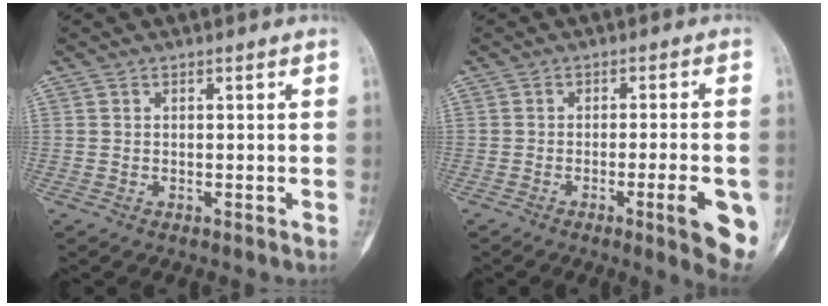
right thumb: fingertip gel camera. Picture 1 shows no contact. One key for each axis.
{"total": 9.6, "fx": -3.3, "fy": 1.5, "fz": 8.9, "tx": -0.106, "ty": -0.005, "tz": -0.040}